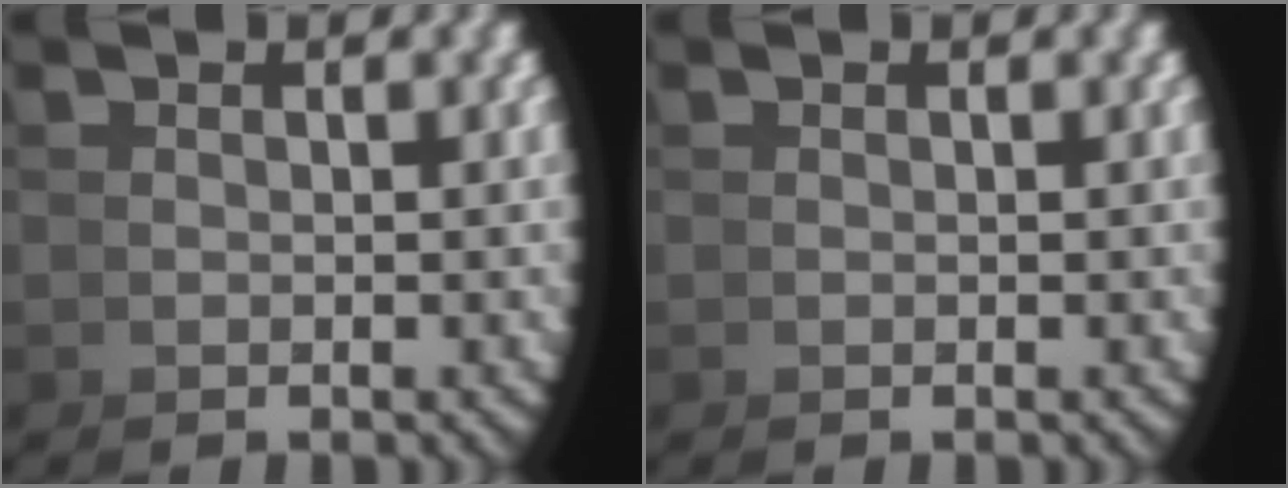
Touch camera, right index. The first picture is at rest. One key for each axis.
{"total": 0.0}